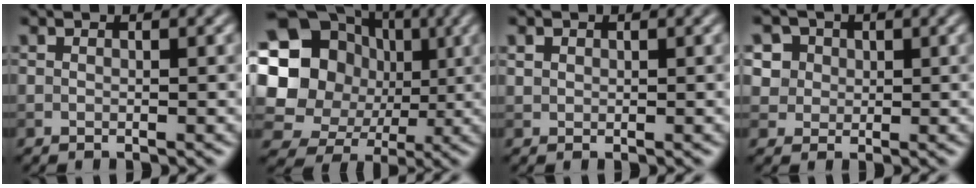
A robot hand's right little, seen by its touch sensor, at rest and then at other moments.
{"total": 17.8, "force": [2.0, 16.2, 7.2], "torque": [-0.171, 0.026, 0.010]}
{"total": 0.8, "force": [0.4, 0.7, 0.2], "torque": [-0.001, 0.000, 0.009]}
{"total": 5.1, "force": [2.4, 4.1, 1.9], "torque": [-0.031, 0.014, 0.033]}